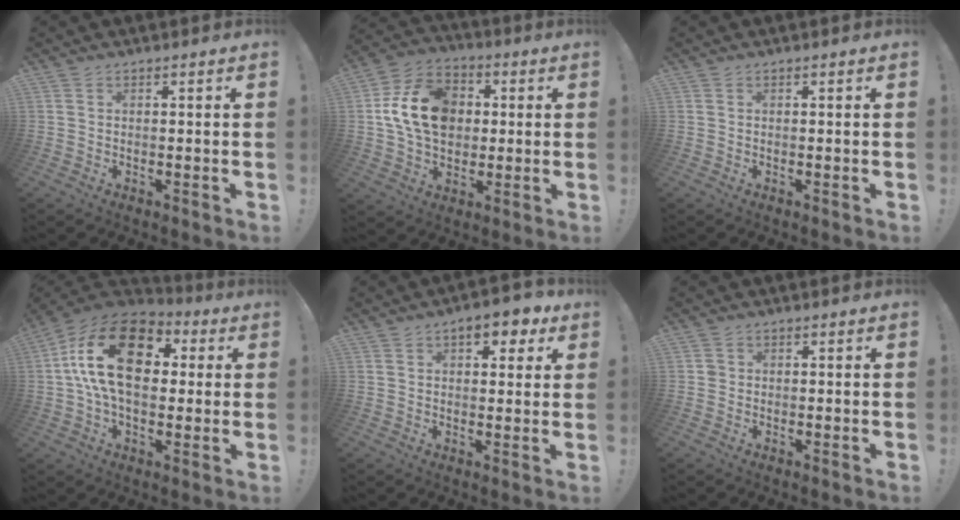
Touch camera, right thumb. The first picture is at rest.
{"total": 17.2, "force": [2.1, 13.2, 10.9], "torque": [-0.175, 0.007, 0.046]}
{"total": 0.0}
{"total": 21.4, "force": [4.1, 12.9, 16.5], "torque": [-0.293, 0.002, 0.067]}
{"total": 7.2, "force": [3.7, 3.7, 5.0], "torque": [-0.046, -0.013, 0.058]}
{"total": 1.5, "force": [0.1, 1.4, 0.5], "torque": [-0.001, 0.001, 0.002]}